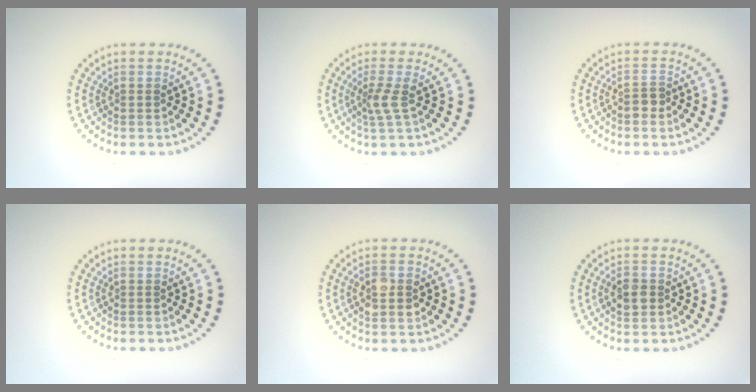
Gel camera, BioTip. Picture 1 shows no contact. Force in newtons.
{"total": 1.9, "press": 1.4, "slide": 1.3}
{"total": 1.5, "press": 1.3, "slide": 0.7}
{"total": 0.0}
{"total": 2.4, "press": 2.3, "slide": 0.3}
{"total": 1.8, "press": 1.7, "slide": 0.2}